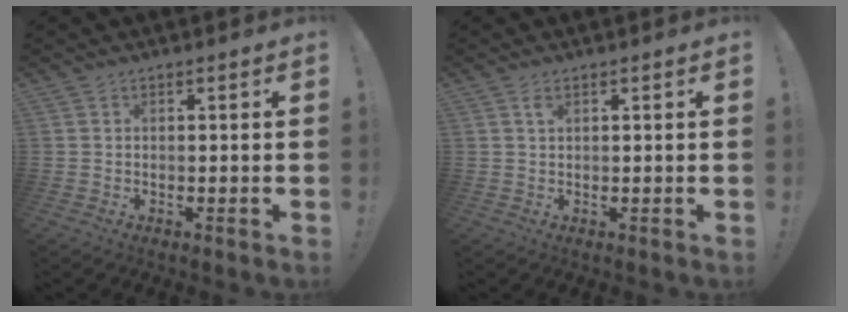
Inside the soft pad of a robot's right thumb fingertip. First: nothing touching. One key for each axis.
{"total": 1.4, "fx": 0.7, "fy": 0.6, "fz": 1.0, "tx": -0.020, "ty": 0.001, "tz": 0.011}